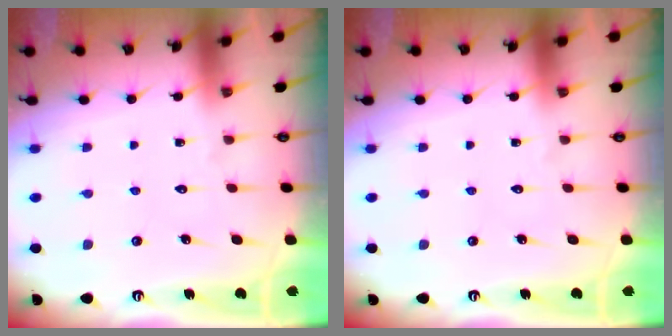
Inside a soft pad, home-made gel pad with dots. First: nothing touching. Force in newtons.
{"total": 0.0}